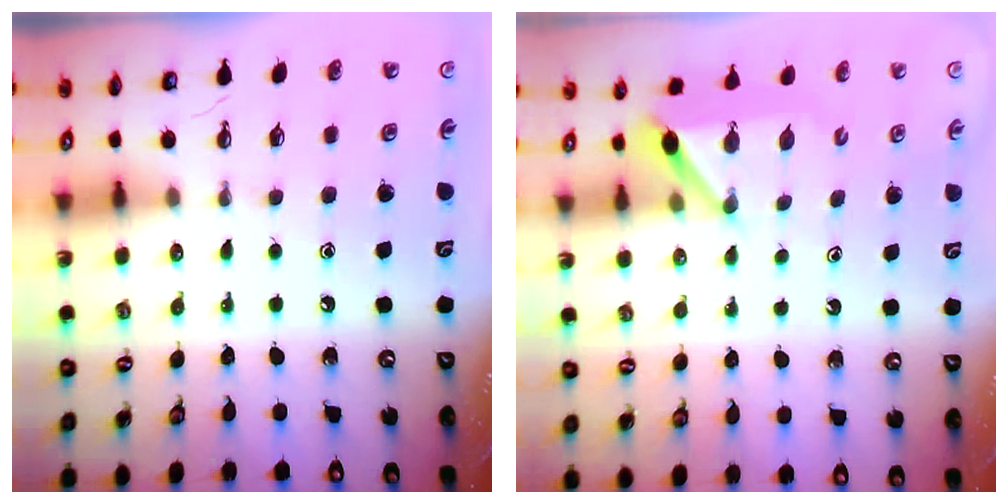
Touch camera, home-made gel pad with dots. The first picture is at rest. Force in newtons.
{"total": 5.9, "press": 5.8, "slide": 0.5}